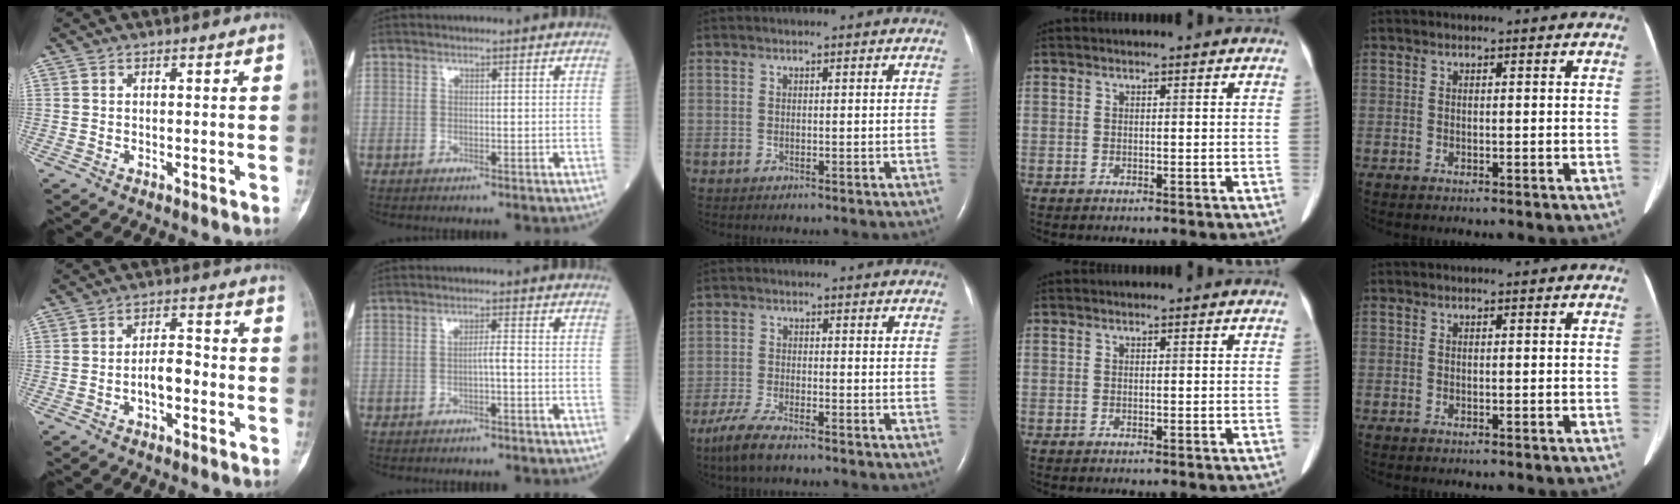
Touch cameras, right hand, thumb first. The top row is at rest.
{"thumb": {"total": 4.8, "force": [-1.6, 2.4, 3.8], "torque": [-0.051, 0.026, -0.031]}, "index": {"total": 1.4, "force": [-0.6, 0.0, 1.2], "torque": [-0.022, 0.001, -0.009]}, "middle": {"total": 5.6, "force": [-4.2, 0.9, 3.6], "torque": [-0.085, -0.013, -0.079]}}